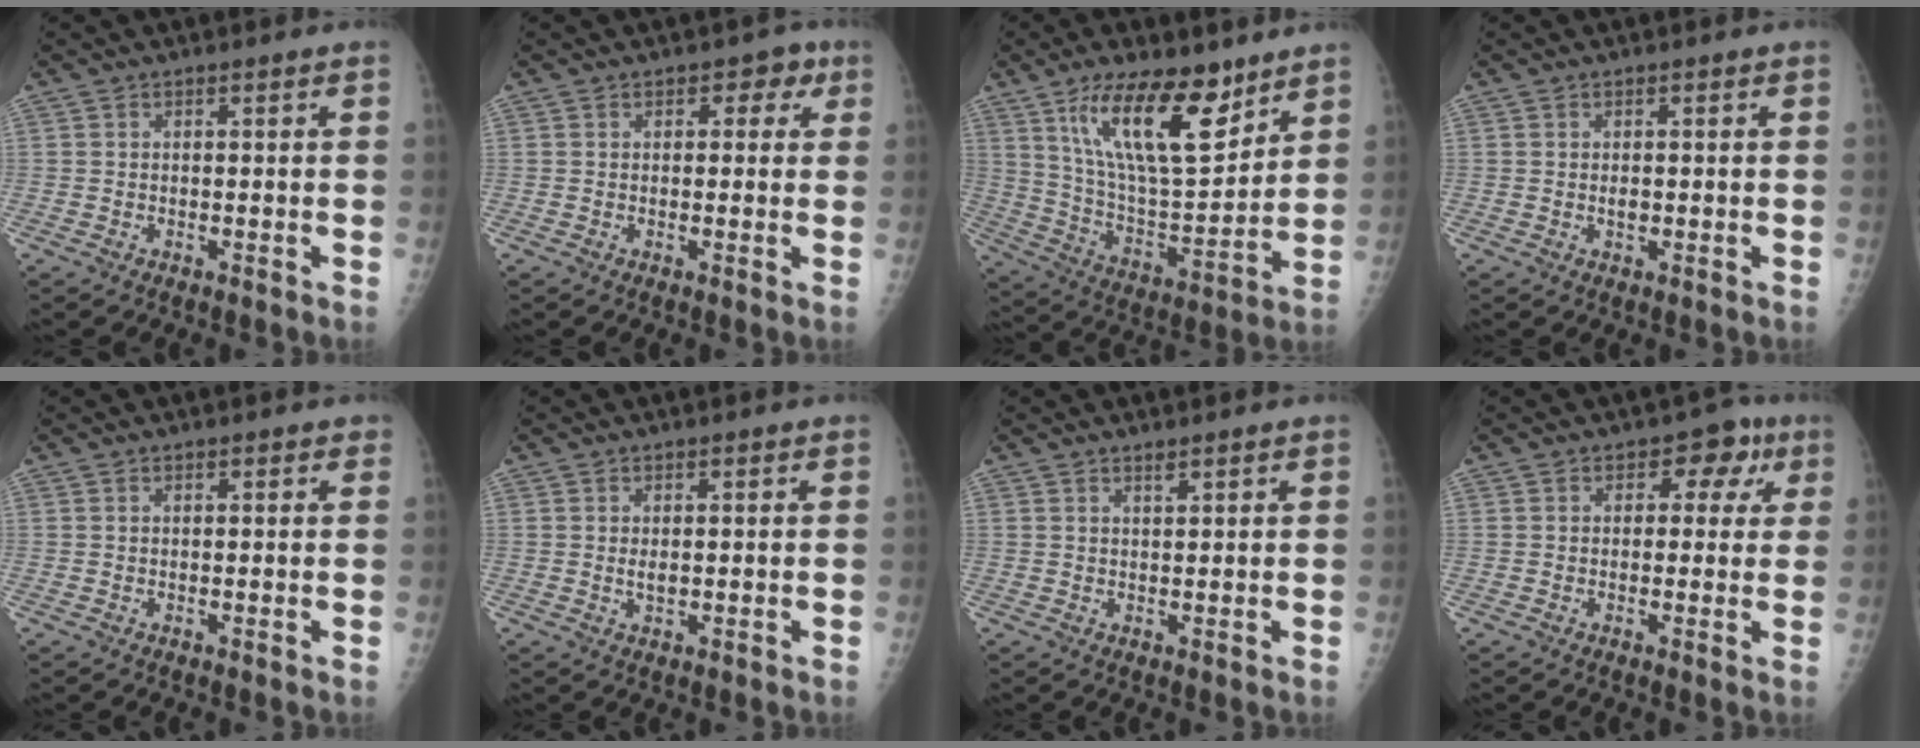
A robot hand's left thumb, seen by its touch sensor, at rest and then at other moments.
{"total": 3.6, "force": [1.4, 2.6, 2.1], "torque": [0.008, 0.002, 0.008]}
{"total": 18.9, "force": [11.2, 6.9, 13.5], "torque": [-0.195, -0.068, 0.209]}
{"total": 1.0, "force": [-0.1, 0.6, 0.8], "torque": [-0.008, -0.001, 0.000]}
{"total": 0.7, "force": [0.5, 0.4, 0.3], "torque": [0.003, -0.002, 0.002]}
{"total": 1.5, "force": [0.1, 0.8, 1.3], "torque": [-0.016, -0.003, 0.004]}
{"total": 1.3, "force": [1.0, 0.3, 0.7], "torque": [-0.008, -0.008, 0.019]}
{"total": 6.1, "force": [2.0, 4.4, 3.8], "torque": [0.005, 0.002, 0.012]}